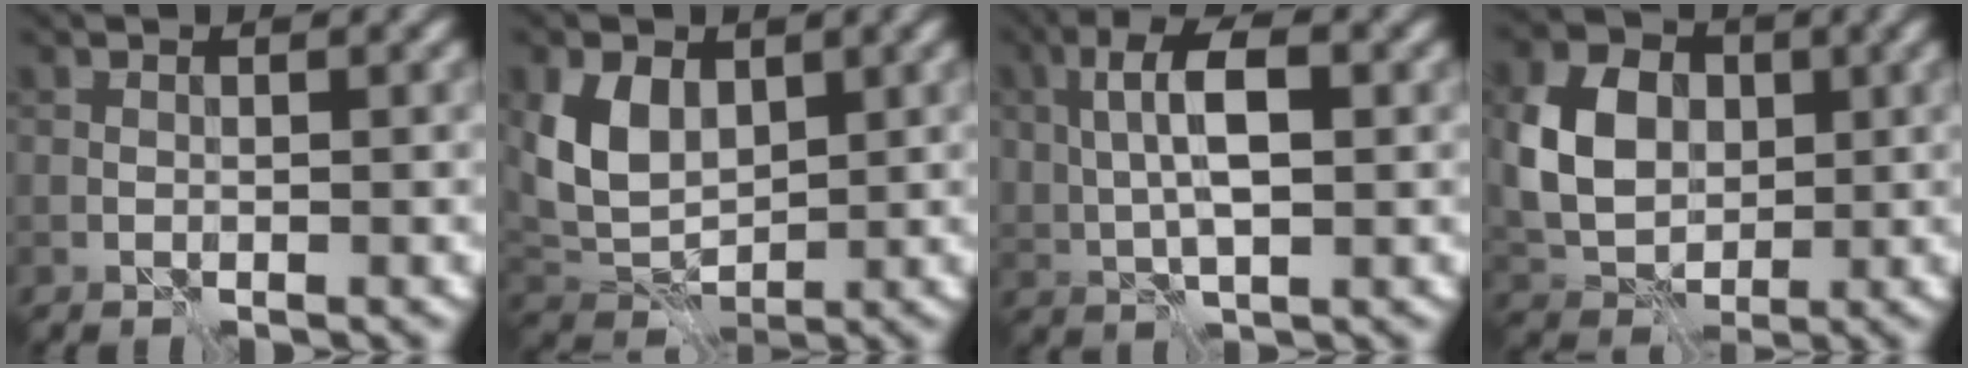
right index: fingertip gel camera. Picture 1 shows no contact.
{"total": 5.0, "force": [1.6, 3.6, 3.1], "torque": [-0.067, -0.004, 0.029]}
{"total": 5.9, "force": [1.1, 2.6, 5.1], "torque": [-0.098, 0.008, 0.019]}
{"total": 7.1, "force": [0.9, 5.5, 4.3], "torque": [-0.094, 0.007, 0.013]}